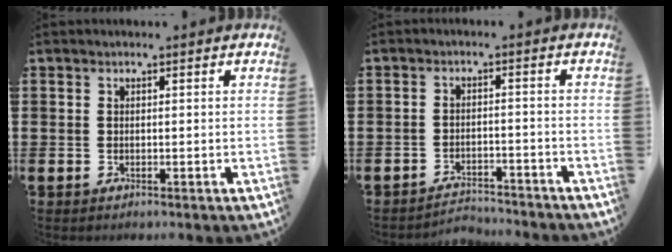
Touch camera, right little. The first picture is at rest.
{"total": 2.8, "force": [-2.8, 0.1, -0.1], "torque": [-0.006, 0.003, -0.061]}